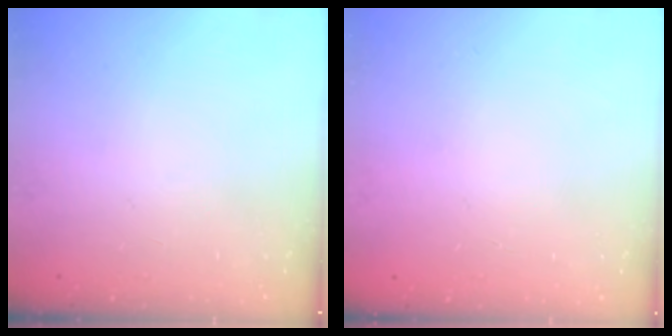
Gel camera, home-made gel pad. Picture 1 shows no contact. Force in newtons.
{"total": 0.0}